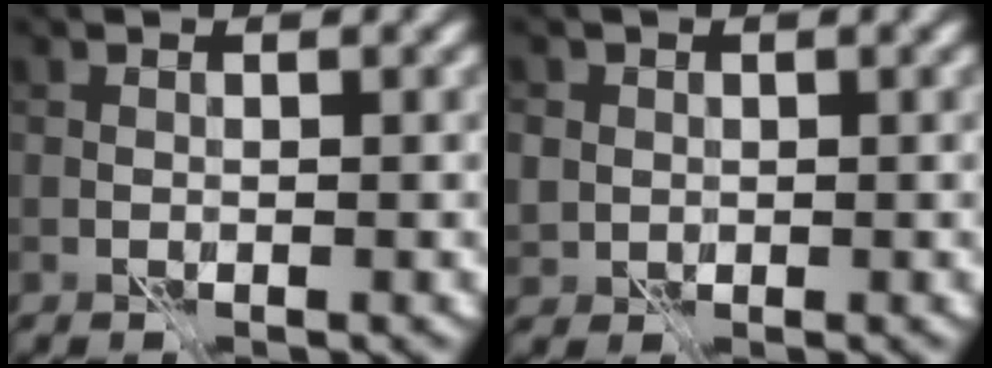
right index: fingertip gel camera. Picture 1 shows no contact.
{"total": 2.7, "force": [0.5, 2.5, 0.8], "torque": [-0.015, 0.006, 0.007]}